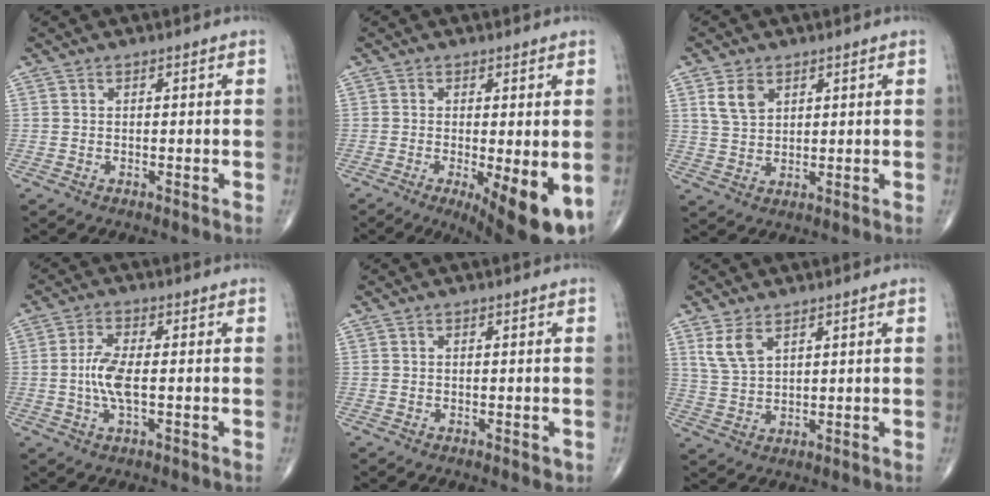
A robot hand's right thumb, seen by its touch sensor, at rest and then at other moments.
{"total": 11.5, "force": [-3.6, 3.3, 10.4], "torque": [-0.136, -0.022, -0.044]}
{"total": 5.0, "force": [2.4, 3.3, 2.9], "torque": [-0.045, -0.010, 0.051]}
{"total": 6.2, "force": [-0.5, 2.2, 5.8], "torque": [-0.130, 0.001, -0.014]}
{"total": 0.9, "force": [-0.3, 0.5, 0.6], "torque": [-0.005, -0.001, -0.003]}
{"total": 5.1, "force": [2.9, 2.5, 3.4], "torque": [-0.069, -0.010, 0.067]}